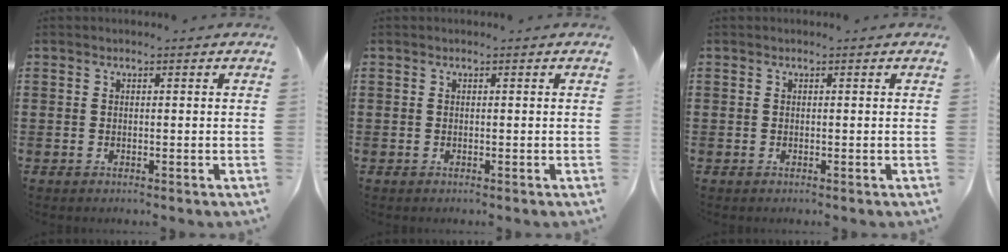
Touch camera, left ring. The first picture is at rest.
{"total": 0.0}
{"total": 0.0}